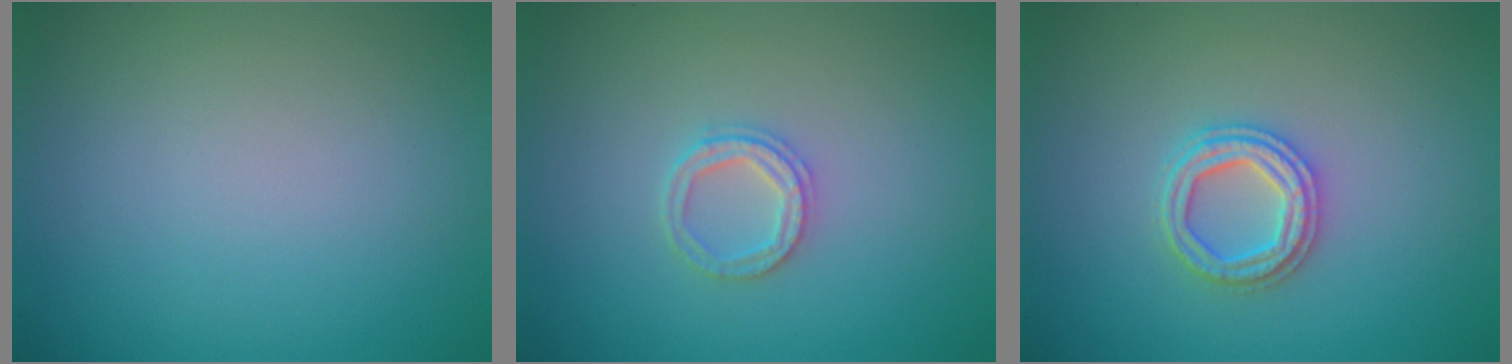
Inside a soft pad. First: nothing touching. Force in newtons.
{"total": 2.1, "press": 2.0, "slide": 0.4}
{"total": 2.7, "press": 2.6, "slide": 0.7}